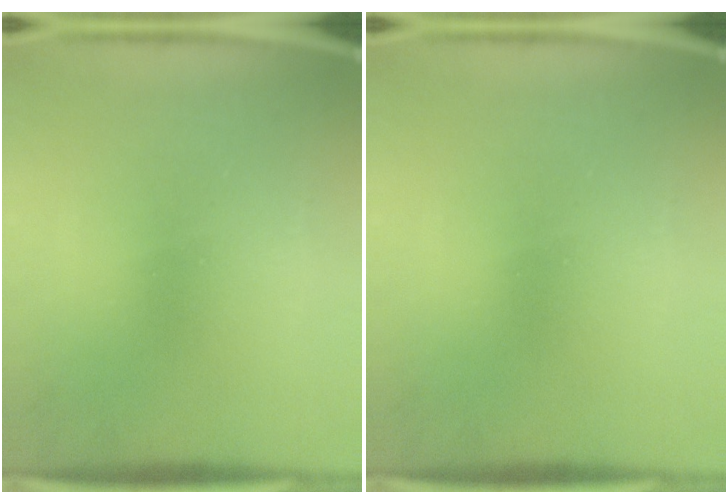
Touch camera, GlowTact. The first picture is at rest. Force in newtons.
{"total": 0.0}